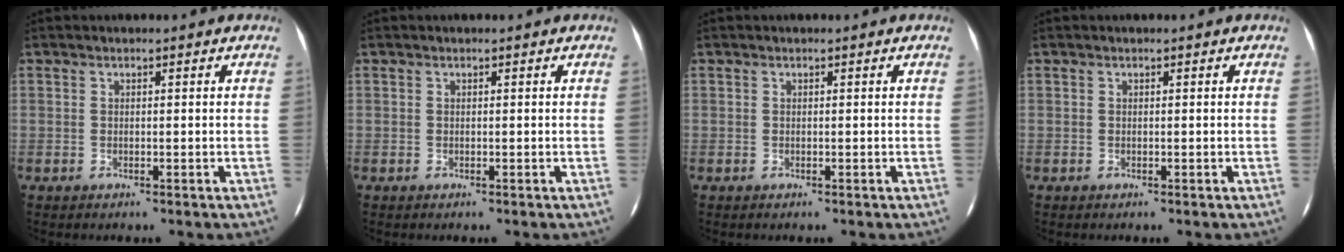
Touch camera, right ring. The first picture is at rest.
{"total": 0.0}
{"total": 0.0}
{"total": 0.0}